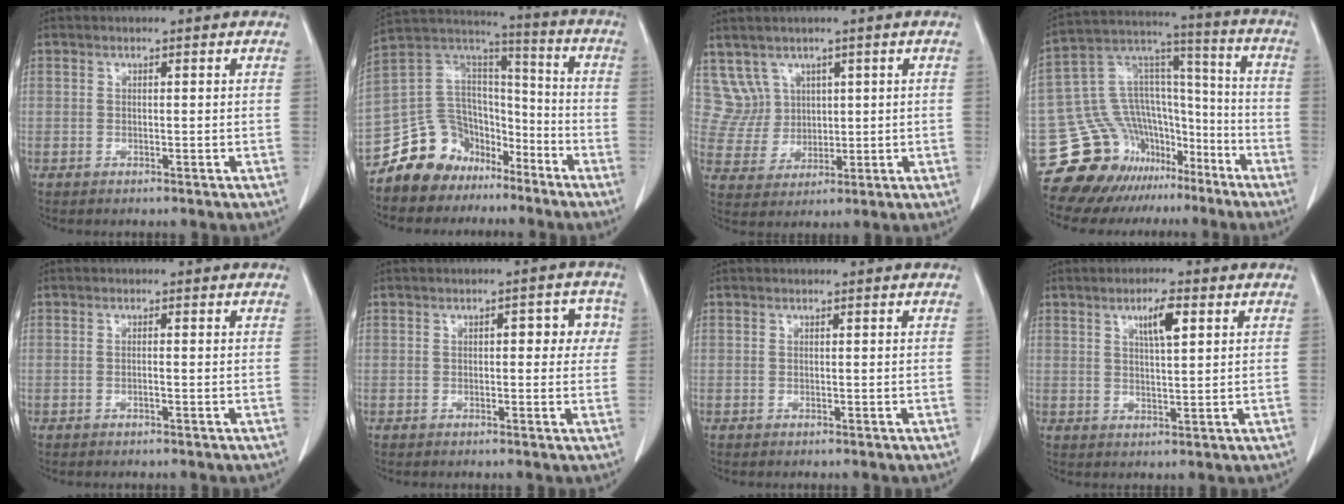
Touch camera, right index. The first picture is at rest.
{"total": 13.6, "force": [-9.6, 9.2, 2.8], "torque": [-0.055, 0.091, -0.168]}
{"total": 5.6, "force": [3.0, 4.7, -0.2], "torque": [0.000, 0.017, 0.070]}
{"total": 18.6, "force": [-12.6, 11.8, 6.9], "torque": [-0.121, 0.090, -0.207]}
{"total": 0.6, "force": [-0.2, 0.0, 0.6], "torque": [-0.010, 0.001, -0.004]}
{"total": 4.5, "force": [0.8, 2.1, 3.9], "torque": [-0.034, 0.018, 0.005]}
{"total": 0.0}
{"total": 4.6, "force": [2.1, 0.7, 4.1], "torque": [-0.071, 0.000, 0.036]}